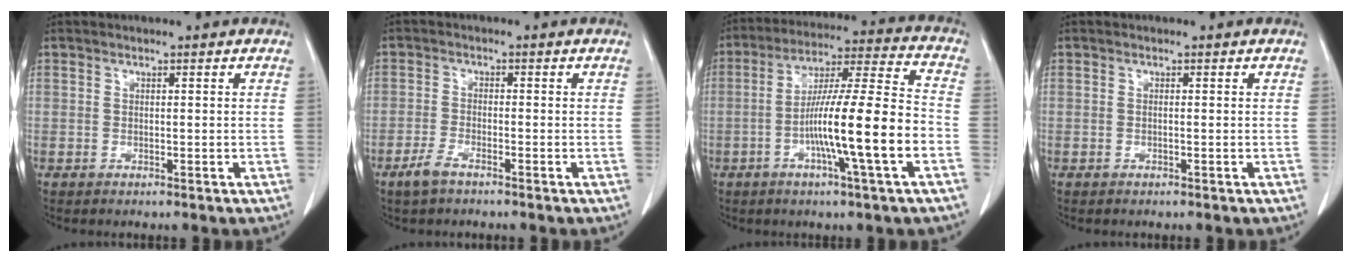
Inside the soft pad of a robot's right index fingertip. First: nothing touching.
{"total": 3.1, "force": [-2.2, 0.8, 2.0], "torque": [-0.046, -0.002, -0.043]}
{"total": 15.7, "force": [-4.6, -0.3, 15.0], "torque": [-0.258, 0.007, -0.080]}
{"total": 0.0}